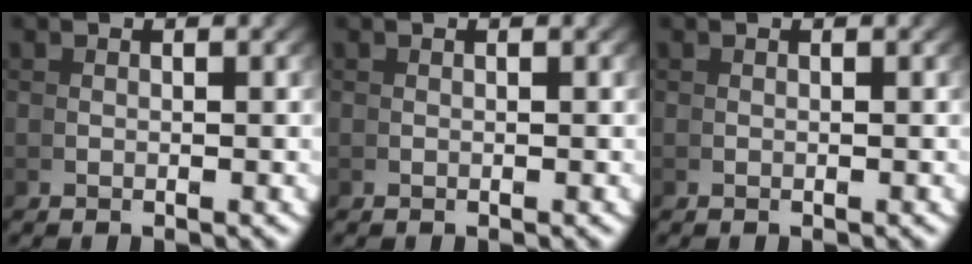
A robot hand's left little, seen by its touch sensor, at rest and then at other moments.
{"total": 0.0}
{"total": 0.0}